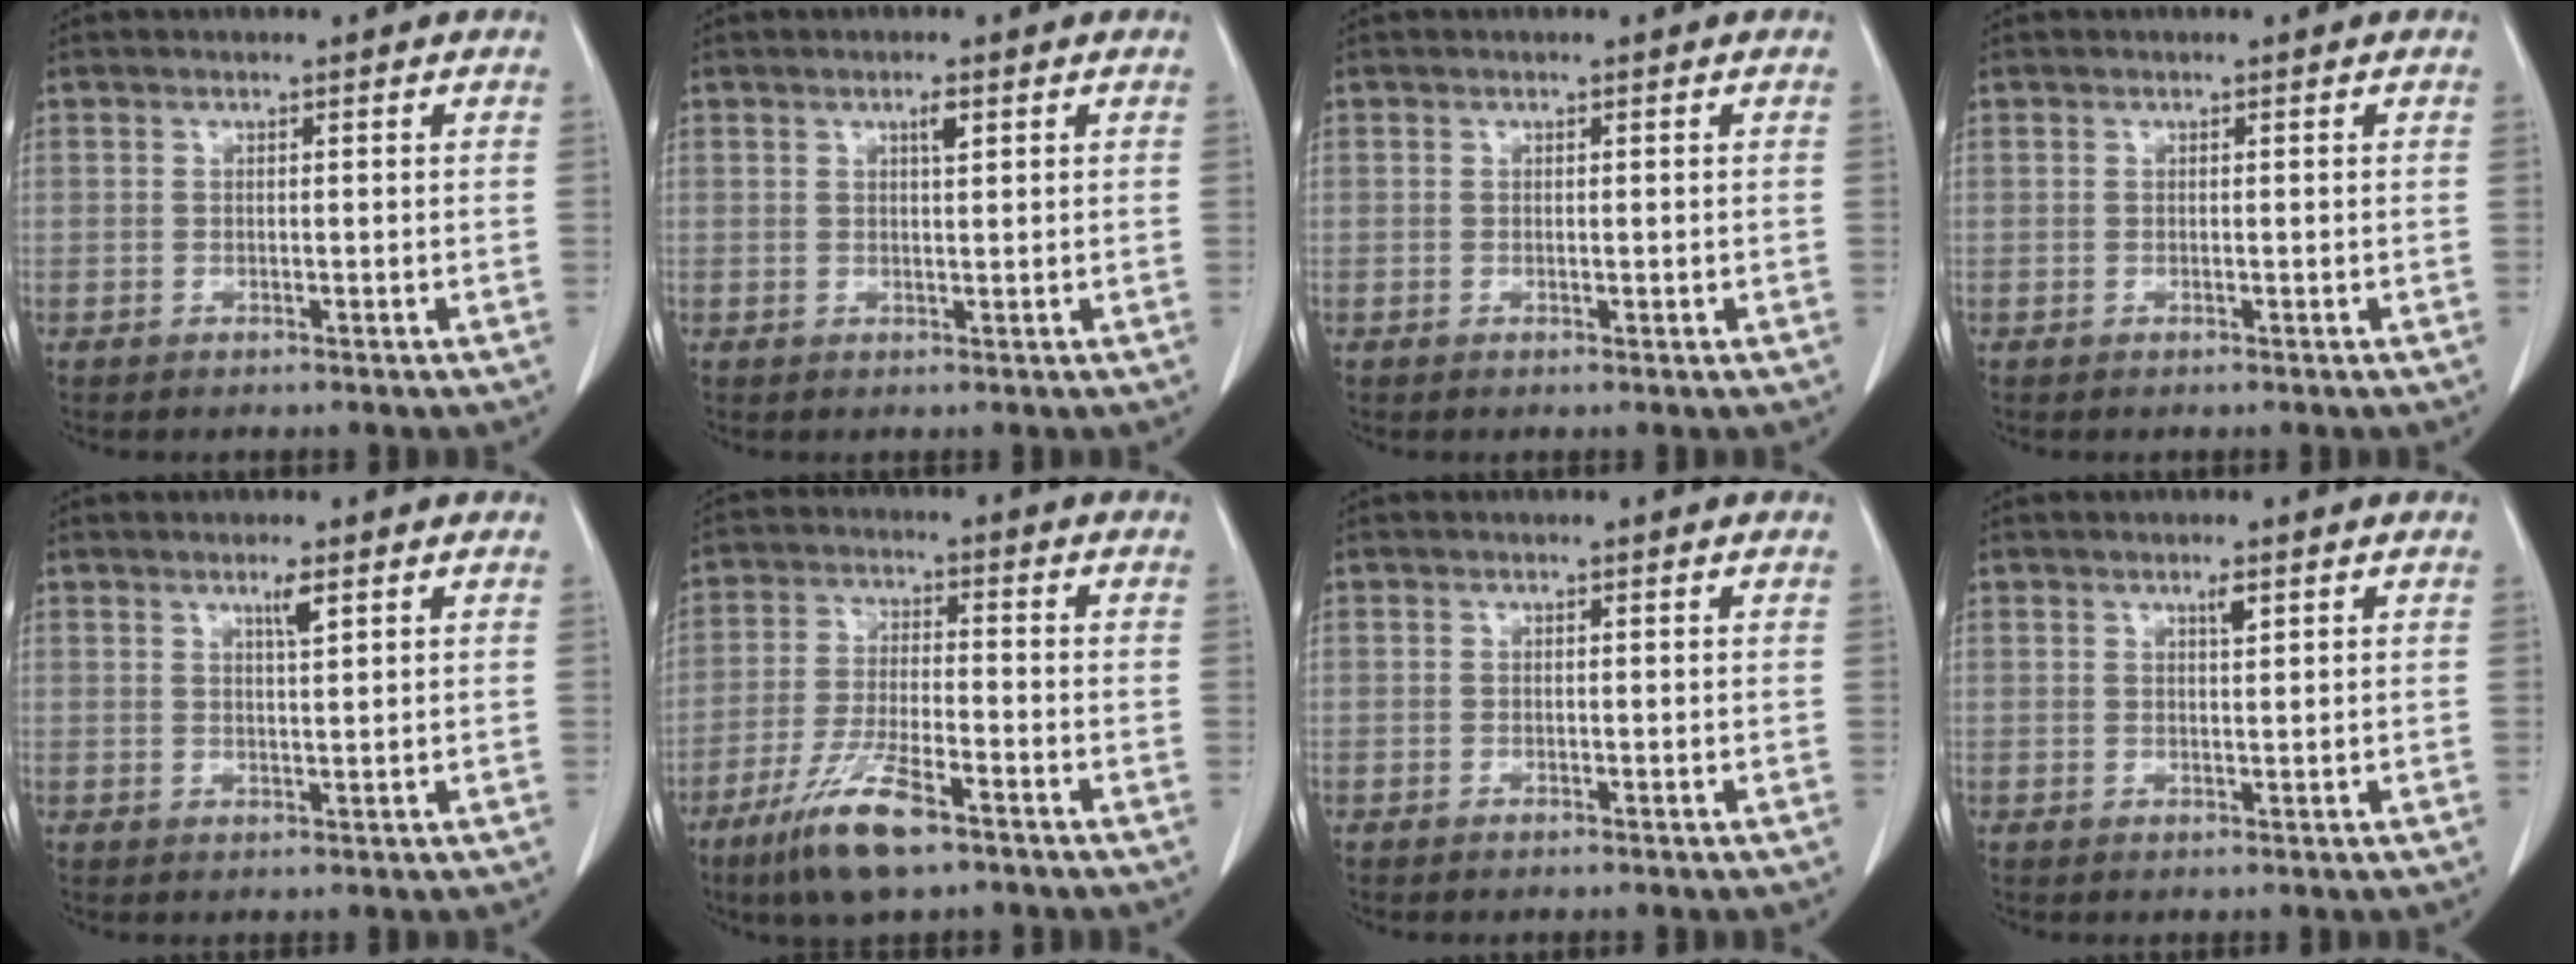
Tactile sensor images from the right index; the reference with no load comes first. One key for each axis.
{"total": 1.7, "fx": 0.8, "fy": 0.2, "fz": 1.4, "tx": -0.026, "ty": -0.002, "tz": 0.013}
{"total": 0.6, "fx": 0.0, "fy": 0.3, "fz": 0.6, "tx": -0.010, "ty": -0.003, "tz": 0.003}
{"total": 0.0}
{"total": 2.2, "fx": 1.3, "fy": 0.0, "fz": 1.7, "tx": -0.034, "ty": -0.004, "tz": 0.023}
{"total": 10.0, "fx": -6.4, "fy": 1.7, "fz": 7.5, "tx": -0.151, "ty": -0.021, "tz": -0.116}
{"total": 0.0}
{"total": 1.4, "fx": 0.9, "fy": 0.2, "fz": 1.1, "tx": -0.022, "ty": -0.003, "tz": 0.015}